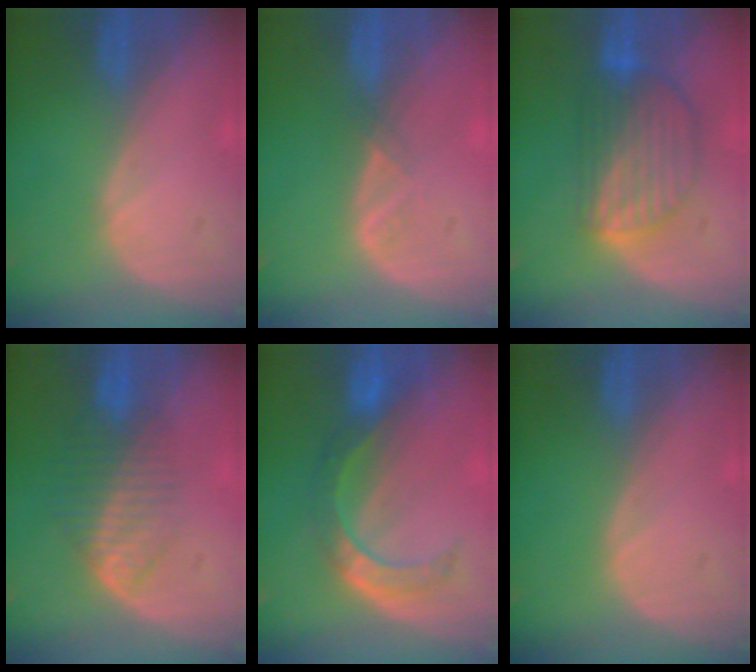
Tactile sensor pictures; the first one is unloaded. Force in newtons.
{"total": 1.3, "press": 1.2, "slide": 0.7}
{"total": 8.5, "press": 7.6, "slide": 3.9}
{"total": 6.8, "press": 5.8, "slide": 3.5}
{"total": 6.0, "press": 5.9, "slide": 0.4}
{"total": 0.0}